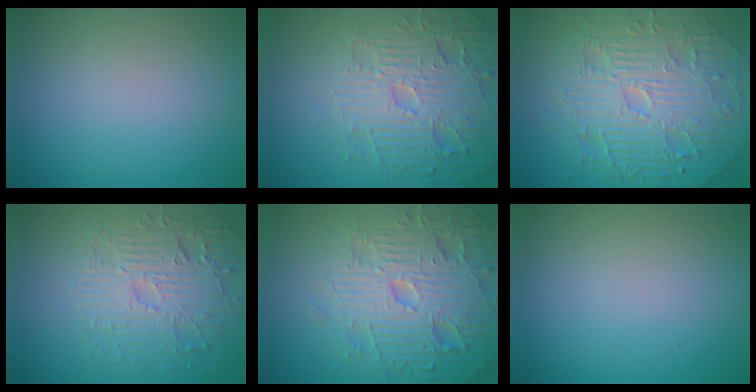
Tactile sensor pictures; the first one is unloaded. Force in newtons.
{"total": 5.4, "press": 5.3, "slide": 1.3}
{"total": 11.1, "press": 7.1, "slide": 8.5}
{"total": 4.4, "press": 4.0, "slide": 1.7}
{"total": 7.8, "press": 7.6, "slide": 1.7}
{"total": 0.0}